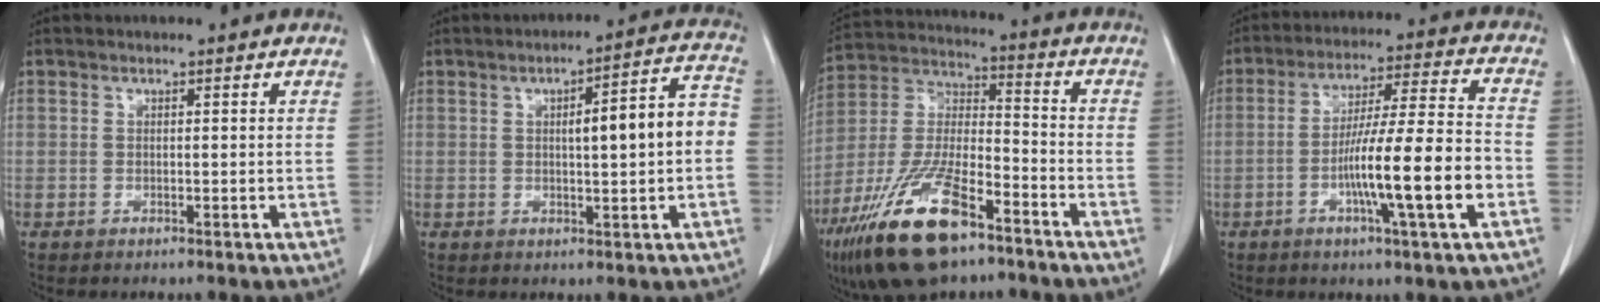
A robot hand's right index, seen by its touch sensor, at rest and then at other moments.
{"total": 9.6, "force": [0.1, 1.3, 9.5], "torque": [-0.128, 0.031, 0.002]}
{"total": 18.2, "force": [-11.3, 5.8, 13.1], "torque": [-0.288, -0.016, -0.209]}
{"total": 14.5, "force": [-4.3, -0.1, 13.9], "torque": [-0.236, -0.001, -0.073]}